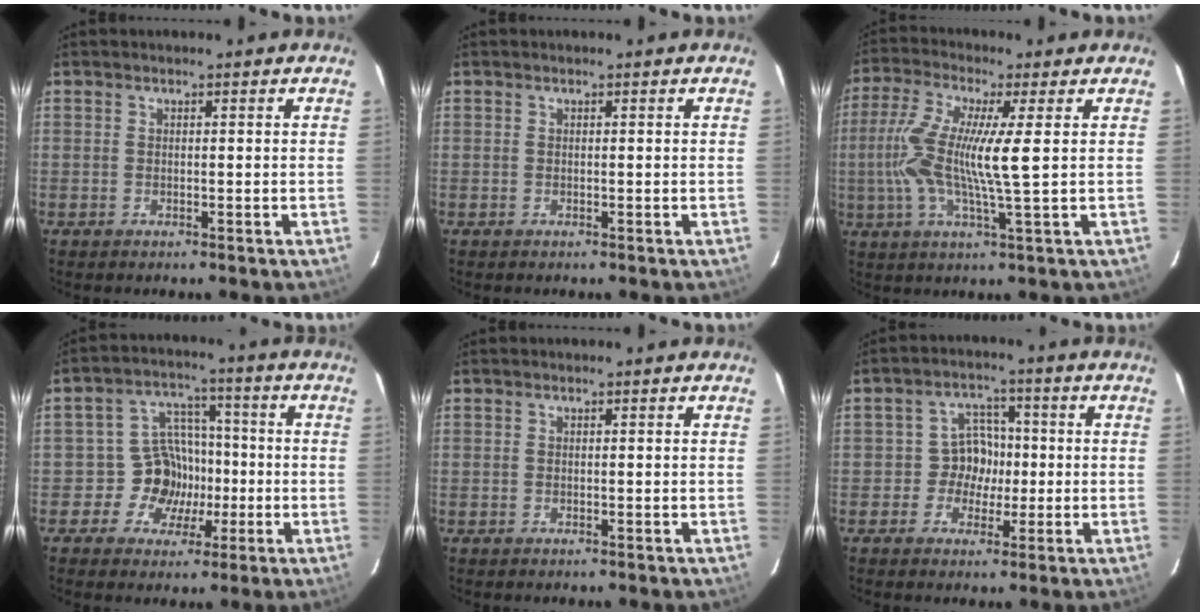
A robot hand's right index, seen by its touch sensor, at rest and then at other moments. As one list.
[{"total": 0.0}, {"total": 12.4, "force": [0.3, 0.4, 12.4], "torque": [-0.242, -0.005, 0.002]}, {"total": 8.1, "force": [-2.7, 7.5, 1.5], "torque": [-0.027, 0.034, -0.047]}, {"total": 0.0}, {"total": 5.4, "force": [-1.2, 5.2, 1.1], "torque": [-0.010, 0.020, -0.027]}]